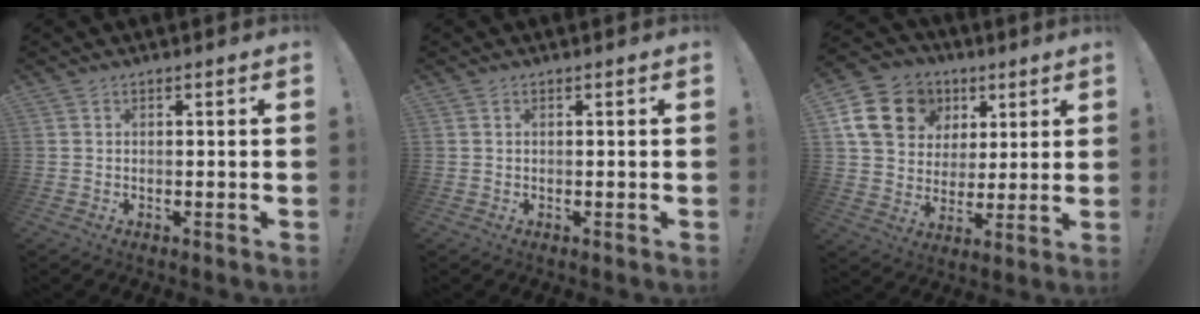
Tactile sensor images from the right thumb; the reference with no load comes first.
{"total": 0.0}
{"total": 17.5, "force": [6.5, 14.3, 7.6], "torque": [-0.111, -0.014, 0.146]}